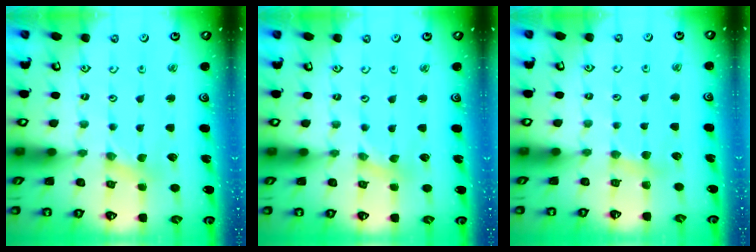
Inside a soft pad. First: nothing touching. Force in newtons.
{"total": 0.0}
{"total": 3.5, "press": 3.4, "slide": 0.6}